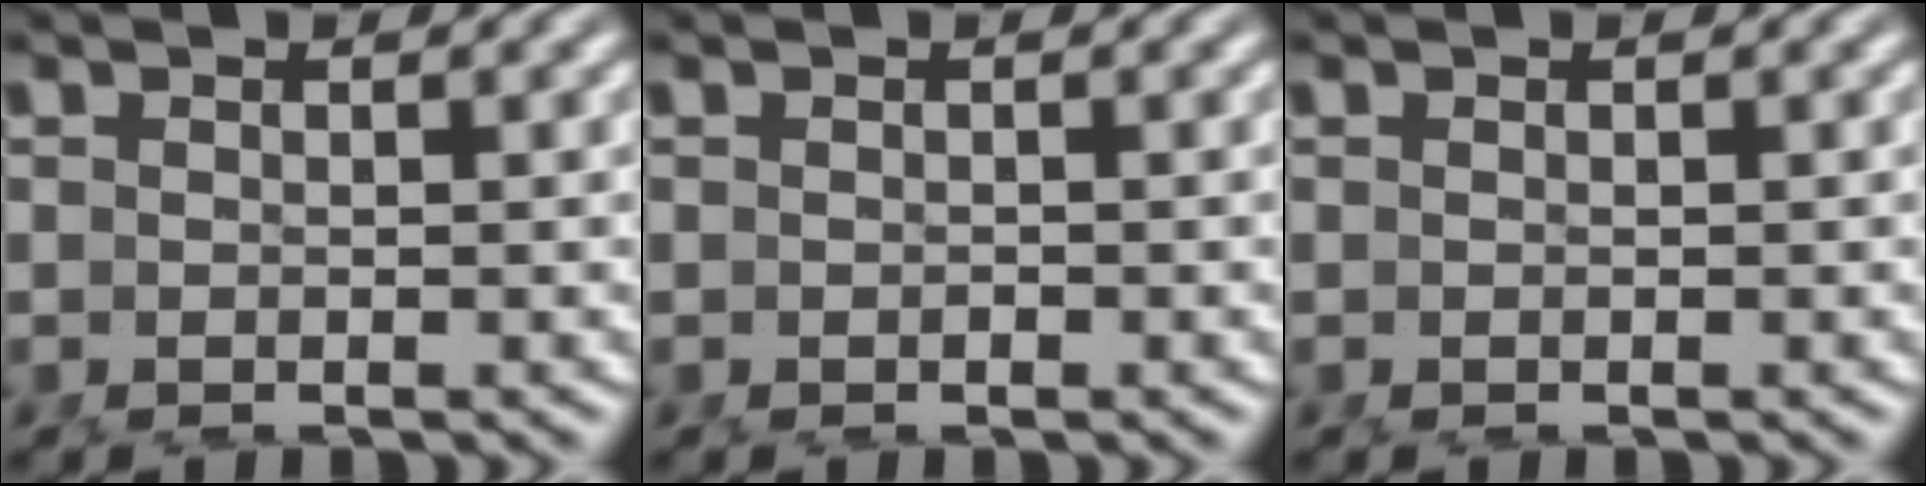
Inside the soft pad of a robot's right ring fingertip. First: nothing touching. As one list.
[{"total": 0.0}, {"total": 0.0}]